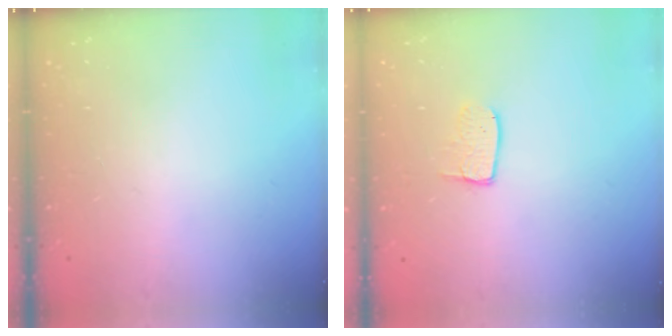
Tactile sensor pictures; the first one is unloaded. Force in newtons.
{"total": 4.2, "press": 4.2, "slide": 0.3}